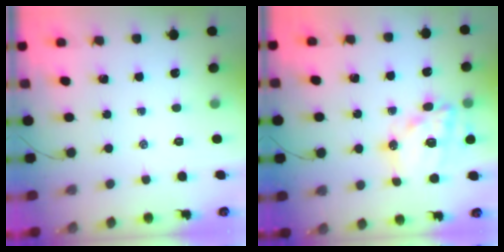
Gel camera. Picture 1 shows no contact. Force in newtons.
{"total": 16.1, "press": 15.7, "slide": 3.6}